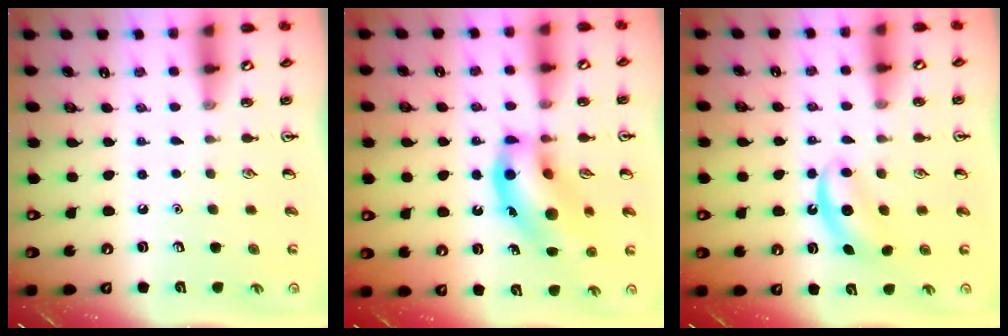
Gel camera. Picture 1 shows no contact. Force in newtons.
{"total": 15.9, "press": 15.6, "slide": 2.6}
{"total": 4.7, "press": 4.6, "slide": 0.7}